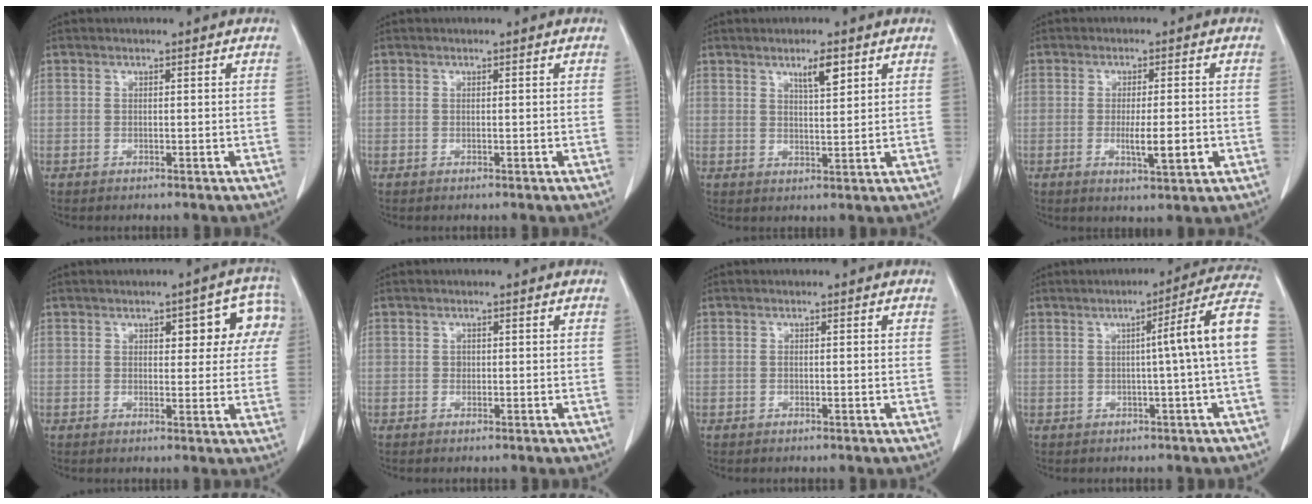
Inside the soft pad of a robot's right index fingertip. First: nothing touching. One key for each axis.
{"total": 0.0}
{"total": 3.9, "fx": 2.3, "fy": 0.7, "fz": 3.0, "tx": -0.052, "ty": -0.002, "tz": 0.040}
{"total": 5.5, "fx": -1.3, "fy": 0.6, "fz": 5.3, "tx": -0.090, "ty": -0.009, "tz": -0.018}
{"total": 8.2, "fx": 2.9, "fy": 3.7, "fz": 6.7, "tx": -0.062, "ty": 0.026, "tz": 0.031}
{"total": 0.6, "fx": 0.0, "fy": 0.6, "fz": 0.2, "tx": 0.001, "ty": 0.002, "tz": -0.001}
{"total": 0.6, "fx": -0.1, "fy": 0.2, "fz": 0.5, "tx": -0.012, "ty": -0.001, "tz": 0.002}
{"total": 9.6, "fx": 0.1, "fy": -1.7, "fz": 9.5, "tx": -0.114, "ty": 0.019, "tz": -0.004}